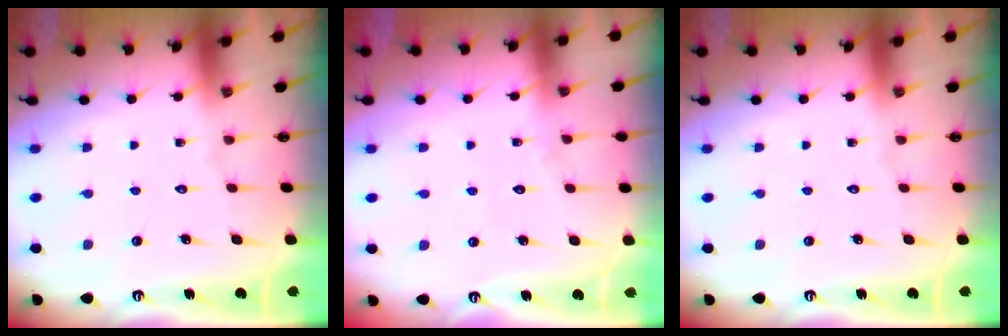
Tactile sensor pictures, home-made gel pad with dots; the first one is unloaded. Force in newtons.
{"total": 3.2, "press": 3.1, "slide": 0.5}
{"total": 0.0}